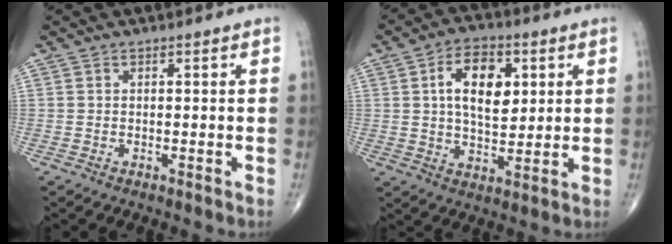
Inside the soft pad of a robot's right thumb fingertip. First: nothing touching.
{"total": 11.5, "force": [2.9, 6.7, 8.9], "torque": [-0.122, -0.006, 0.047]}